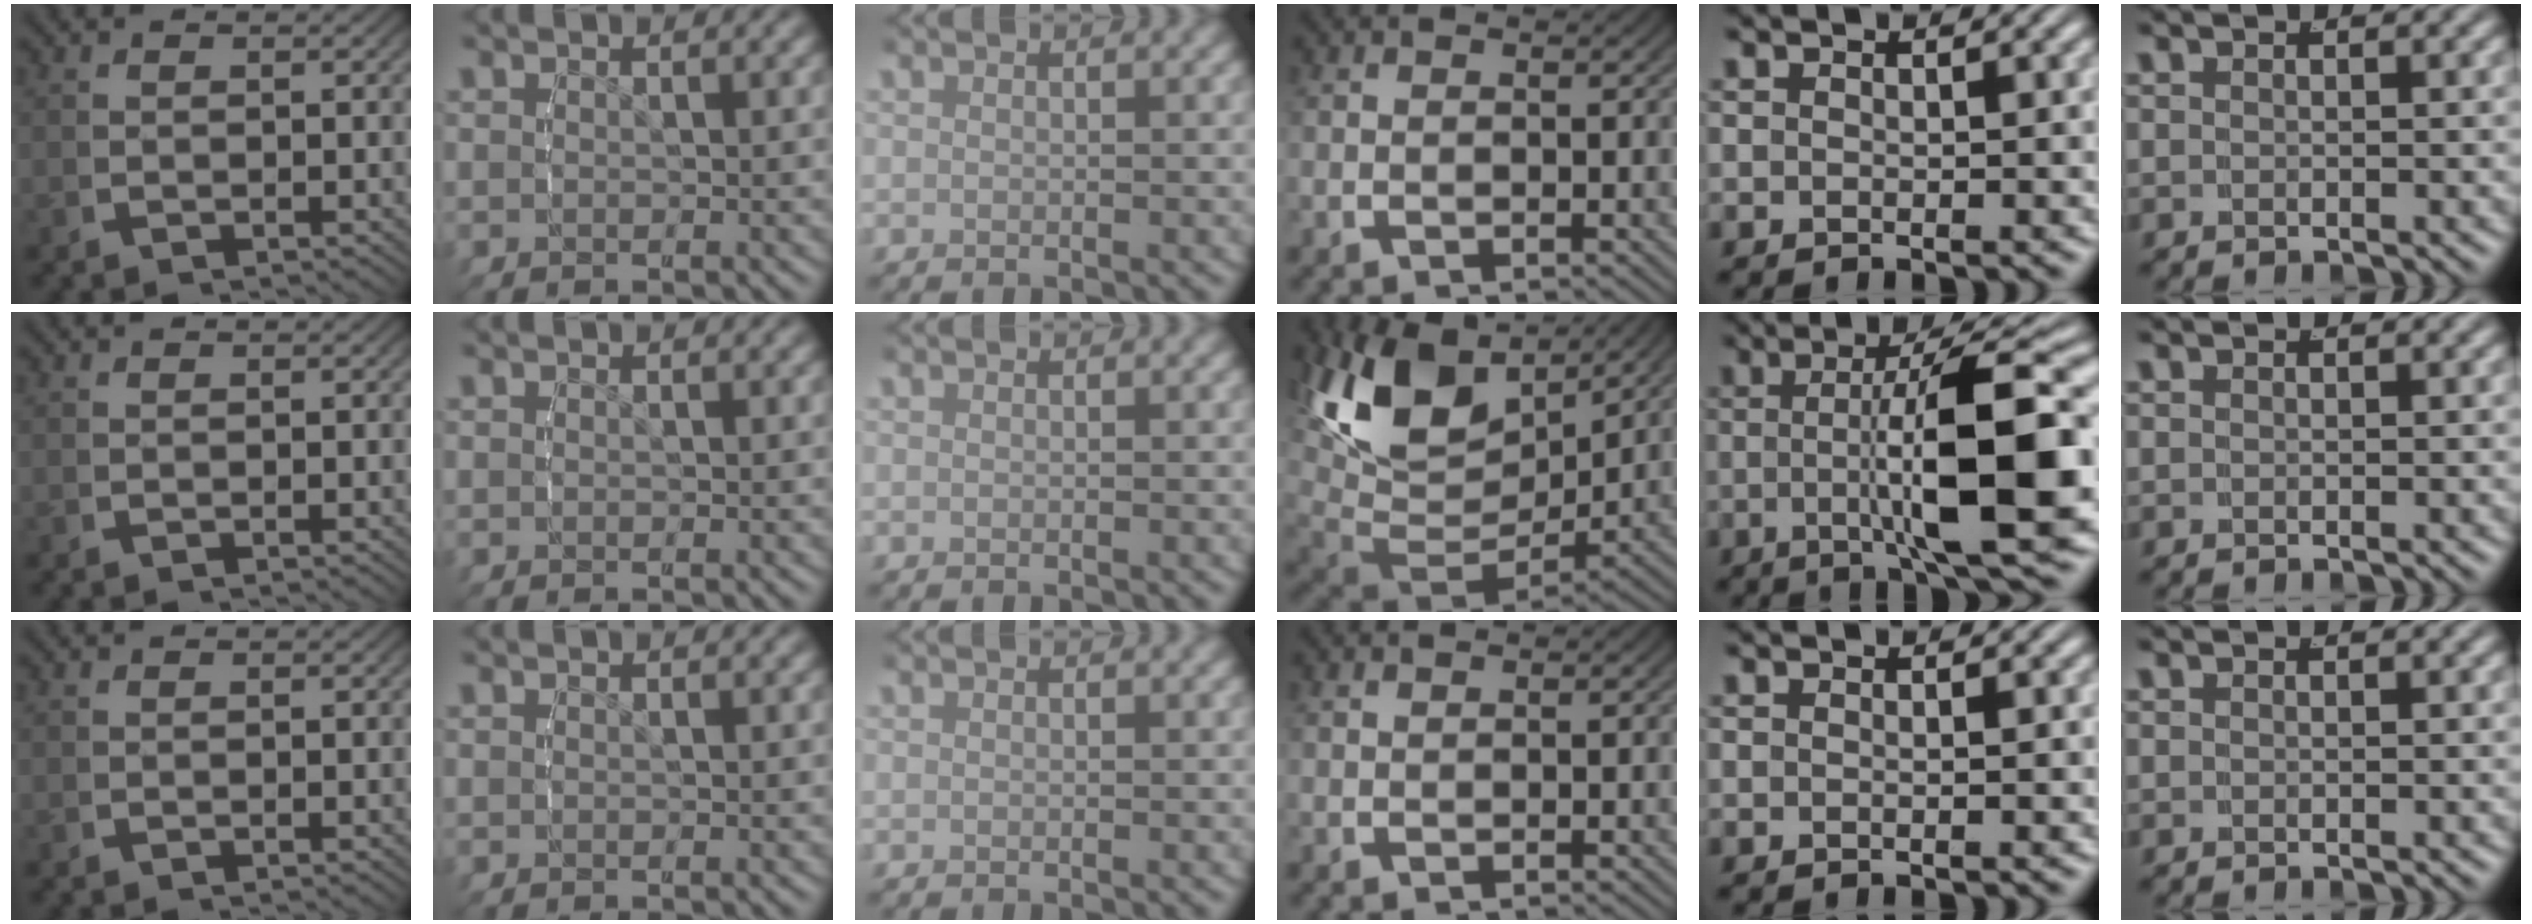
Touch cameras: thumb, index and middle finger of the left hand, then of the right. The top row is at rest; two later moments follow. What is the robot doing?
{"motion": "lift_and_place", "object": "bottle cap"}